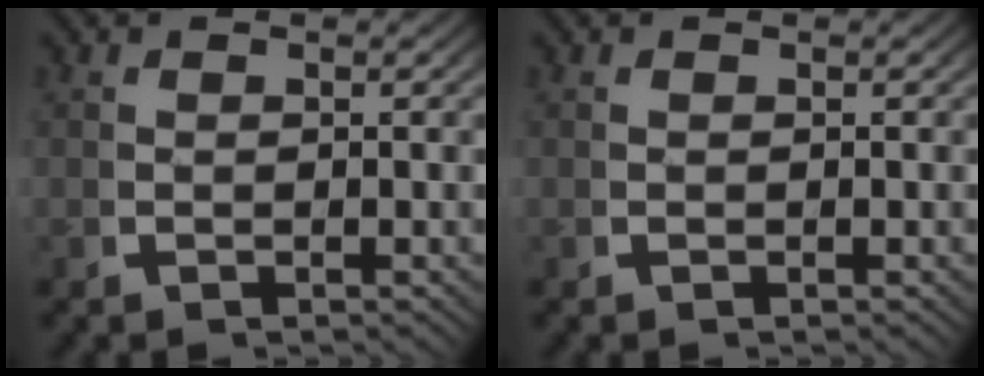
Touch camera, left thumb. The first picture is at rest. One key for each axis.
{"total": 0.0}